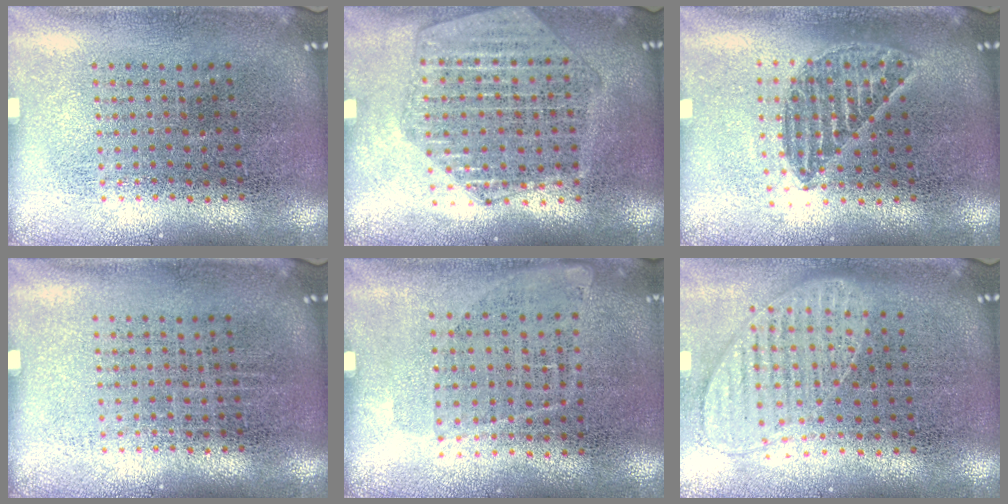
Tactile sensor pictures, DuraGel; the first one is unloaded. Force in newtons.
{"total": 1.9, "press": 1.8, "slide": 0.6}
{"total": 1.2, "press": 1.1, "slide": 0.5}
{"total": 0.0}
{"total": 1.1, "press": 0.9, "slide": 0.7}
{"total": 1.0, "press": 1.0, "slide": 0.2}